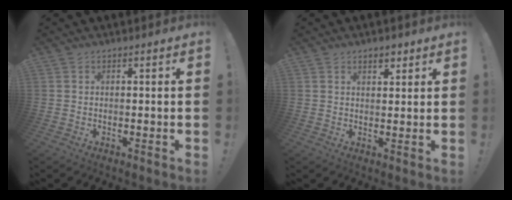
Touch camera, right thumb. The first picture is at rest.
{"total": 3.1, "force": [2.2, 1.6, 1.5], "torque": [-0.012, -0.010, 0.036]}